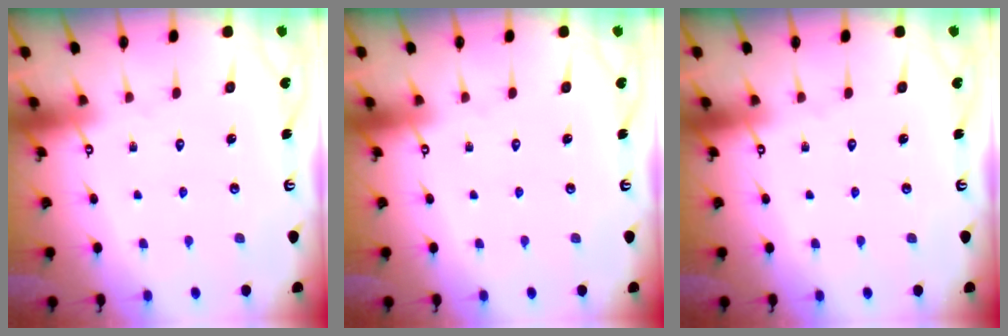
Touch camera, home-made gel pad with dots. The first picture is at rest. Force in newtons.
{"total": 0.0}
{"total": 0.0}